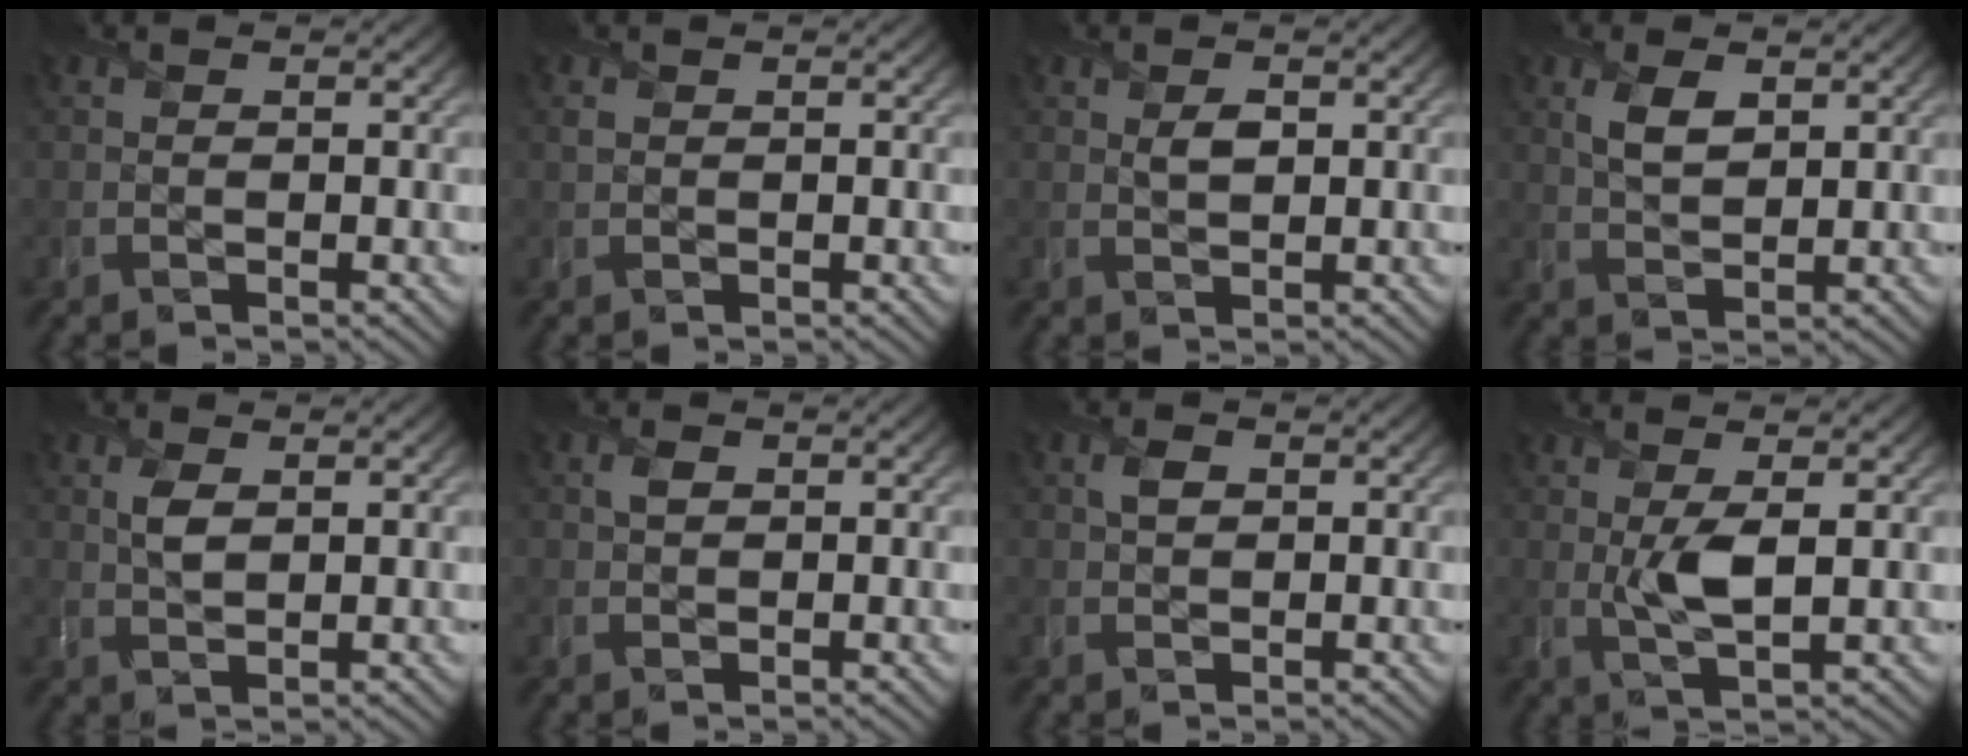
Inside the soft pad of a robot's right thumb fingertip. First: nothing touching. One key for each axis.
{"total": 0.6, "fx": 0.4, "fy": 0.4, "fz": 0.2, "tx": -0.008, "ty": 0.000, "tz": 0.007}
{"total": 1.7, "fx": 0.7, "fy": 1.0, "fz": 1.2, "tx": -0.025, "ty": -0.003, "tz": 0.013}
{"total": 3.8, "fx": 1.7, "fy": 2.1, "fz": 2.8, "tx": -0.066, "ty": 0.000, "tz": 0.034}
{"total": 2.5, "fx": 0.9, "fy": 1.4, "fz": 1.9, "tx": -0.046, "ty": -0.003, "tz": 0.019}
{"total": 1.2, "fx": 0.5, "fy": 0.9, "fz": 0.6, "tx": -0.013, "ty": 0.002, "tz": 0.008}
{"total": 1.6, "fx": 0.6, "fy": 1.1, "fz": 0.9, "tx": -0.018, "ty": 0.002, "tz": 0.009}
{"total": 3.3, "fx": 0.8, "fy": 0.7, "fz": 3.1, "tx": -0.063, "ty": -0.003, "tz": 0.017}